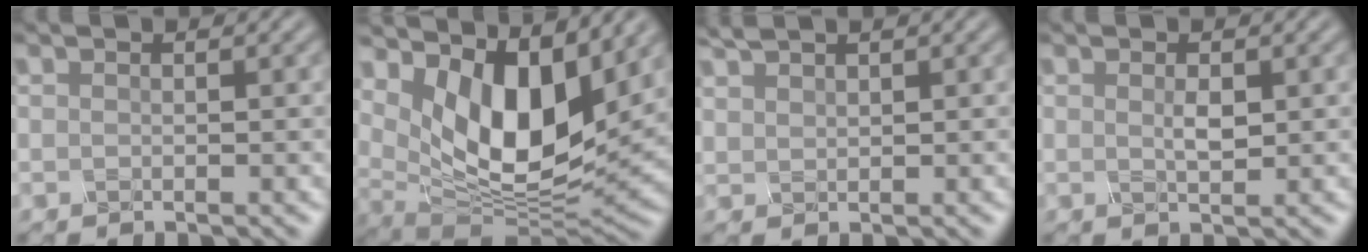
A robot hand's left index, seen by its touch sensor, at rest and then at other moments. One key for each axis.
{"total": 9.8, "fx": 4.1, "fy": 4.6, "fz": 7.7, "tx": -0.139, "ty": -0.019, "tz": 0.085}
{"total": 1.3, "fx": 1.3, "fy": -0.2, "fz": -0.1, "tx": -0.003, "ty": 0.006, "tz": 0.042}
{"total": 0.7, "fx": -0.1, "fy": -0.1, "fz": 0.7, "tx": -0.020, "ty": 0.002, "tz": 0.012}